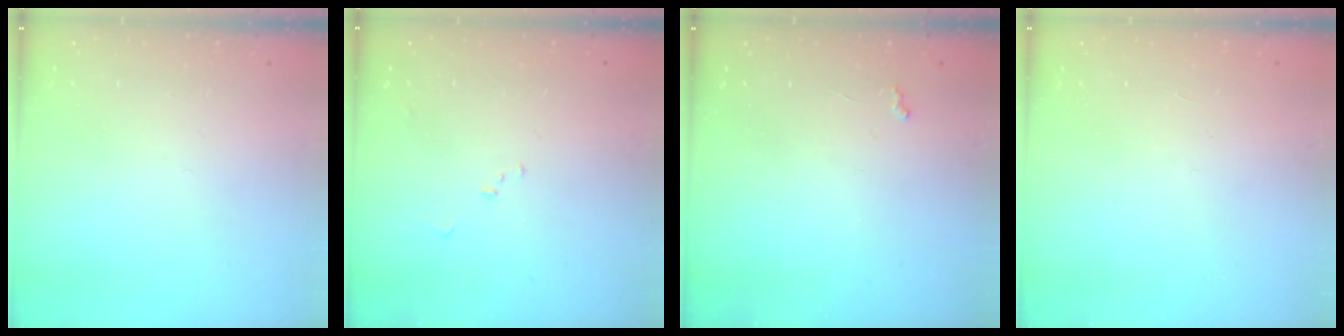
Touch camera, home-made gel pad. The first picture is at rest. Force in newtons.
{"total": 6.5, "press": 6.4, "slide": 0.7}
{"total": 2.6, "press": 2.6, "slide": 0.5}
{"total": 1.2, "press": 1.1, "slide": 0.2}